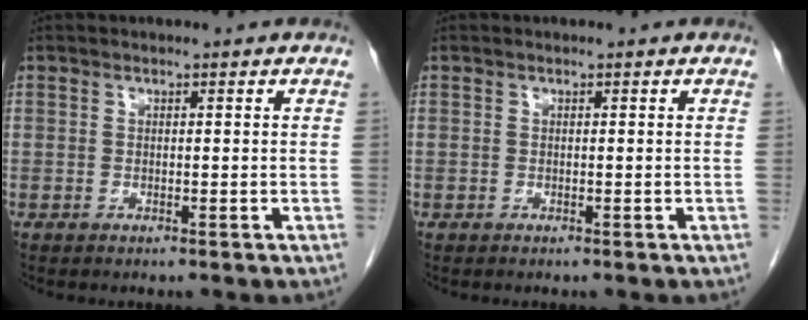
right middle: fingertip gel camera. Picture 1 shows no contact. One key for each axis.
{"total": 0.0}